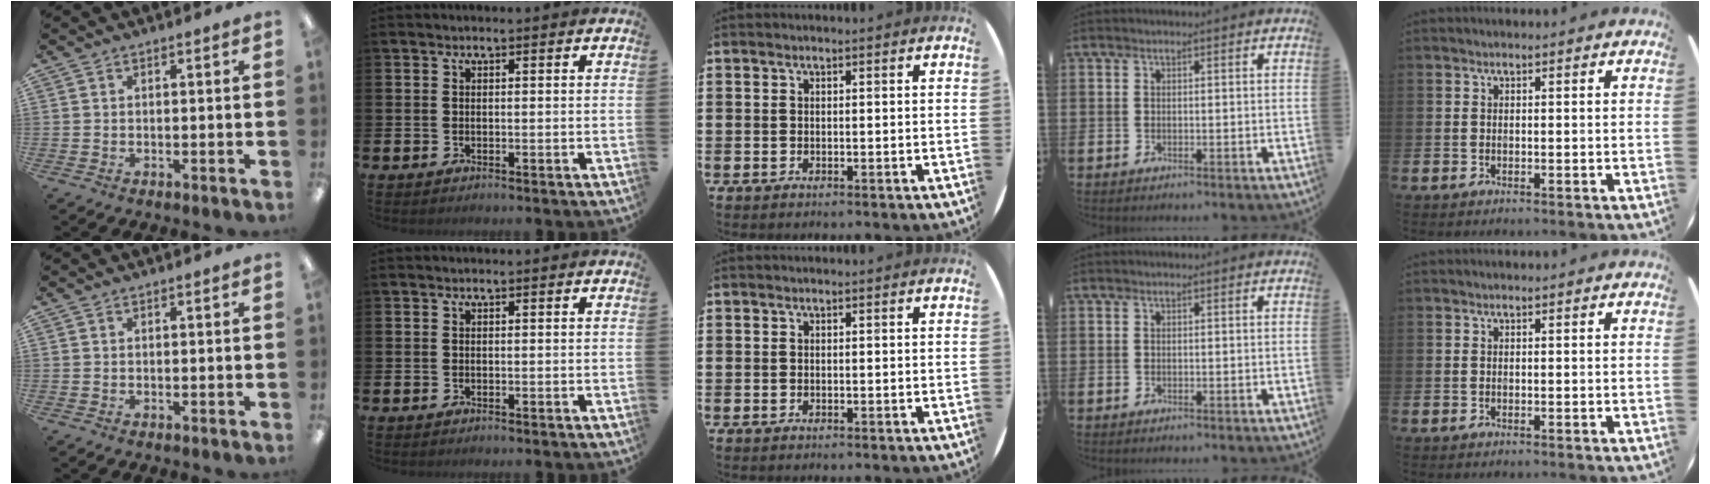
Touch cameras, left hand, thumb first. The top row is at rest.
{}